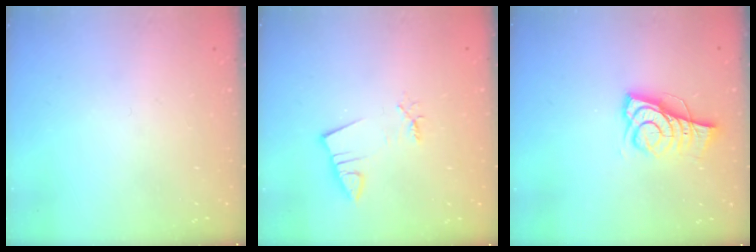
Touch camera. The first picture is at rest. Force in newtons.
{"total": 2.4, "press": 2.4, "slide": 0.3}
{"total": 8.5, "press": 8.5, "slide": 0.2}